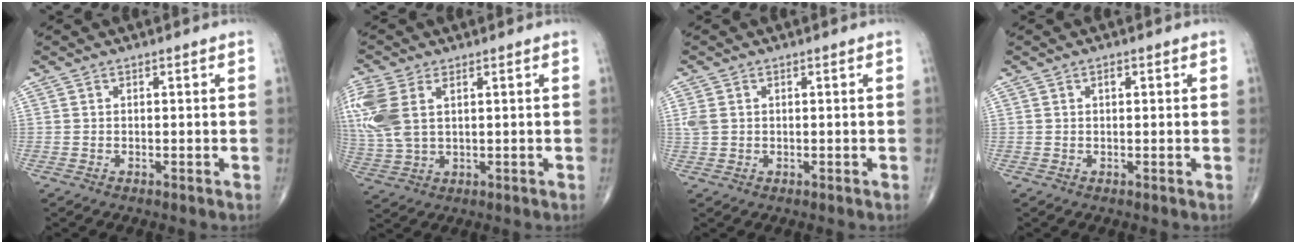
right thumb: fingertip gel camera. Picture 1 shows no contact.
{"total": 11.9, "force": [3.6, 6.8, 9.2], "torque": [-0.250, 0.005, 0.081]}
{"total": 2.3, "force": [0.4, 1.7, 1.5], "torque": [-0.046, 0.003, 0.013]}
{"total": 1.7, "force": [0.7, 0.8, 1.3], "torque": [-0.018, 0.000, 0.009]}